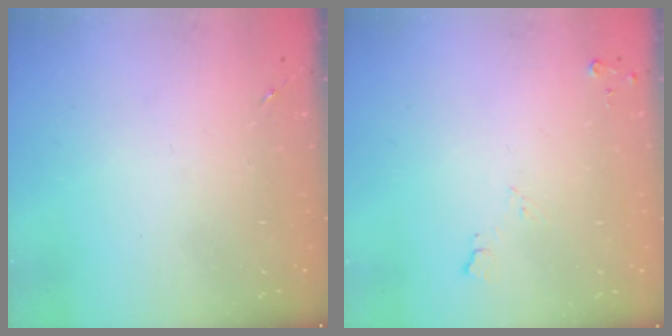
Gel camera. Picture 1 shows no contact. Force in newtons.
{"total": 5.7, "press": 5.6, "slide": 0.7}